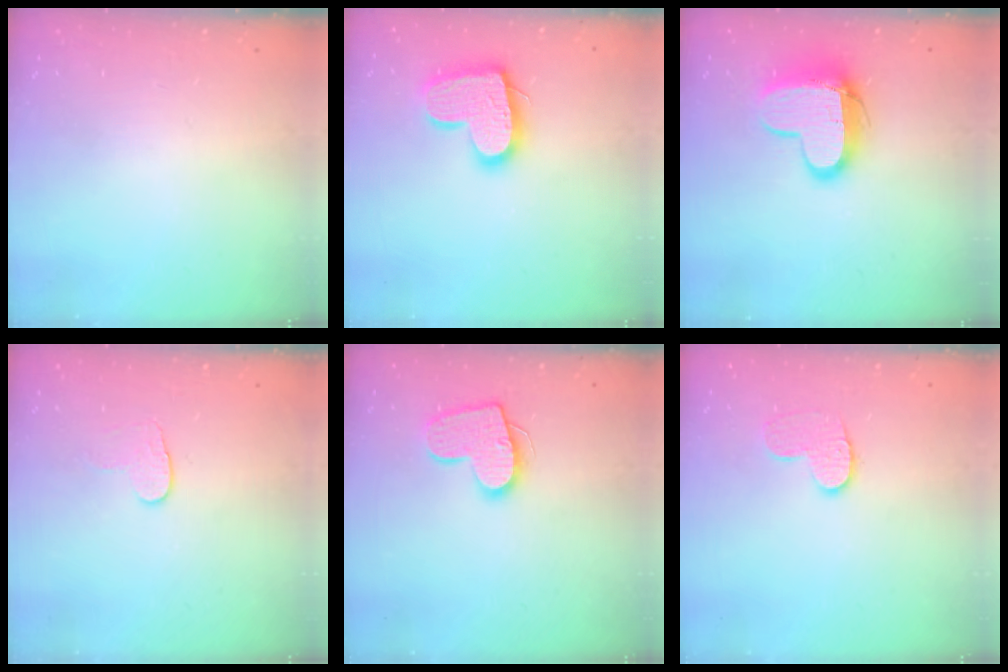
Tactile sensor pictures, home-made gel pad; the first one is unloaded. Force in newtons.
{"total": 15.1, "press": 15.0, "slide": 1.0}
{"total": 13.2, "press": 13.2, "slide": 1.2}
{"total": 6.2, "press": 6.1, "slide": 0.5}
{"total": 13.9, "press": 13.8, "slide": 1.1}
{"total": 8.3, "press": 8.3, "slide": 0.4}